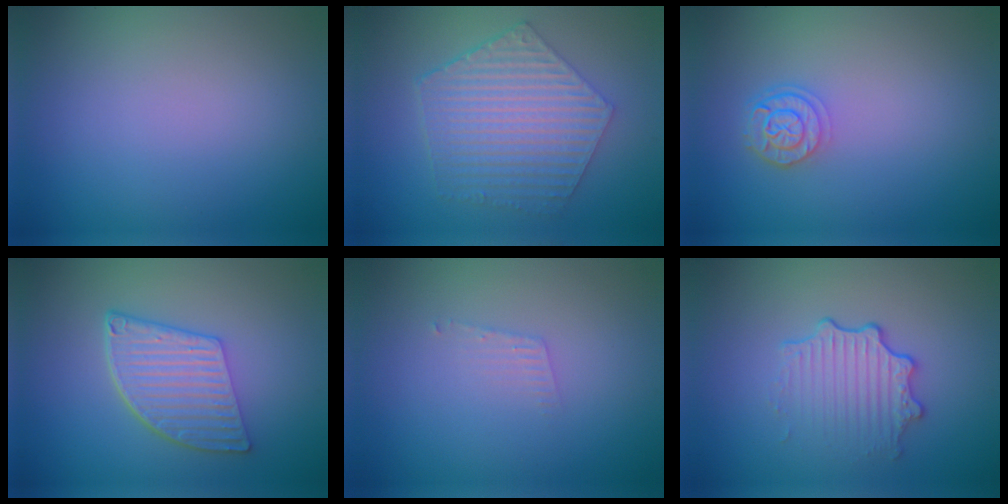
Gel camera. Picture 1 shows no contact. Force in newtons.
{"total": 6.5, "press": 4.7, "slide": 4.5}
{"total": 2.5, "press": 2.1, "slide": 1.4}
{"total": 5.9, "press": 4.4, "slide": 4.0}
{"total": 0.9, "press": 0.9, "slide": 0.1}
{"total": 3.4, "press": 2.8, "slide": 1.9}